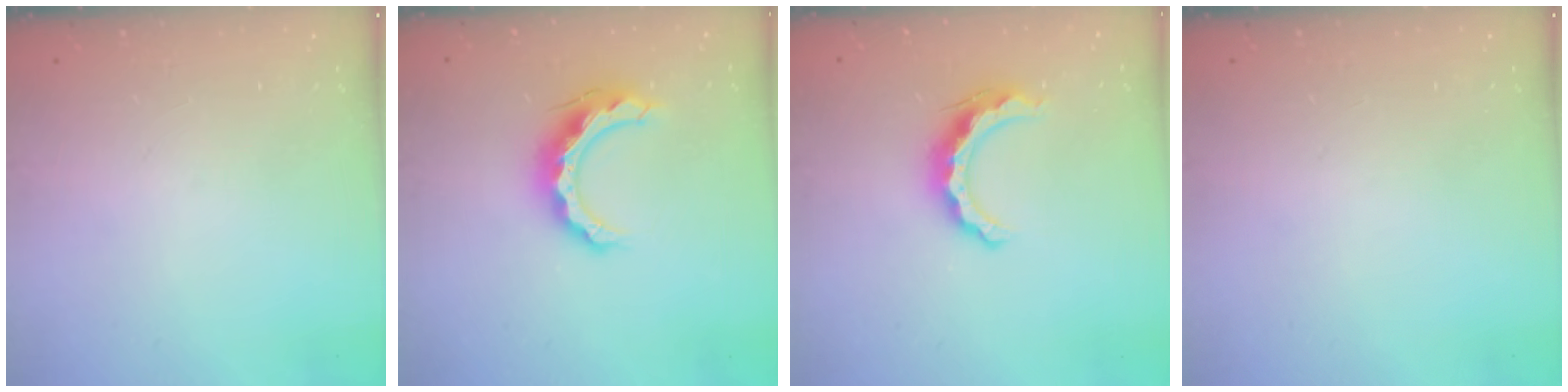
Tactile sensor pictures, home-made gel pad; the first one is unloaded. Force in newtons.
{"total": 12.9, "press": 12.9, "slide": 0.5}
{"total": 10.1, "press": 10.1, "slide": 0.6}
{"total": 0.0}